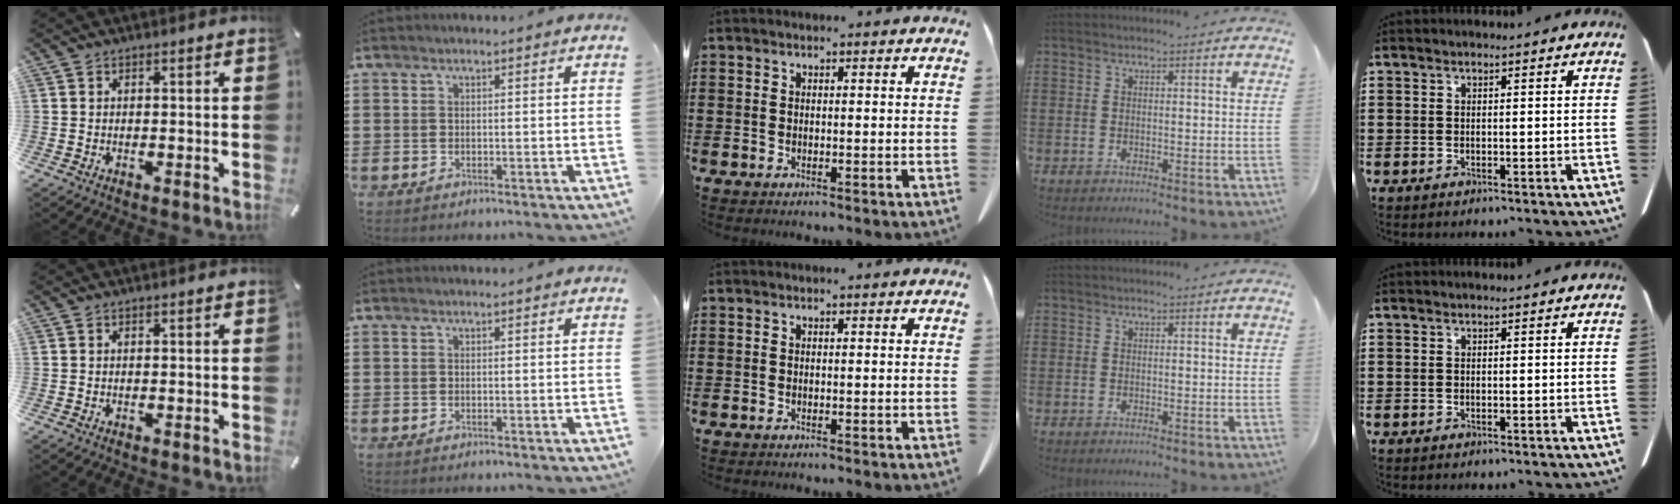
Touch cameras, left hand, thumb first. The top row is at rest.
{}